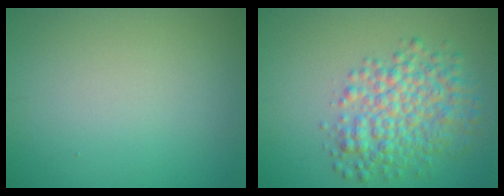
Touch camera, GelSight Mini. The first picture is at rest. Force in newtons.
{"total": 5.8, "press": 5.8, "slide": 0.1}